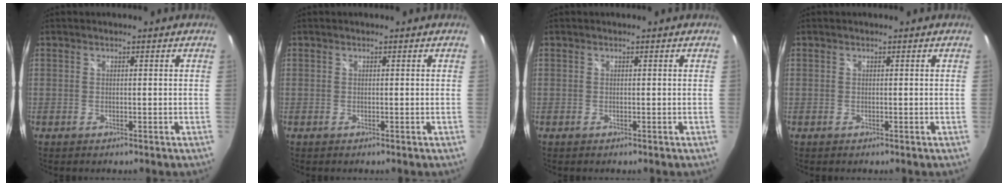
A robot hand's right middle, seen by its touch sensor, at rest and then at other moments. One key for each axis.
{"total": 0.0}
{"total": 0.0}
{"total": 0.0}